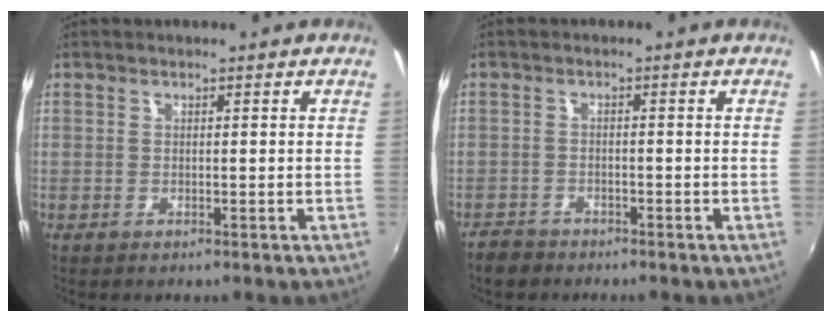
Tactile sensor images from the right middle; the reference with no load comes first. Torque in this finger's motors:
{"motor_torque": [0.52, -0.45, -0.02, 0.01]}